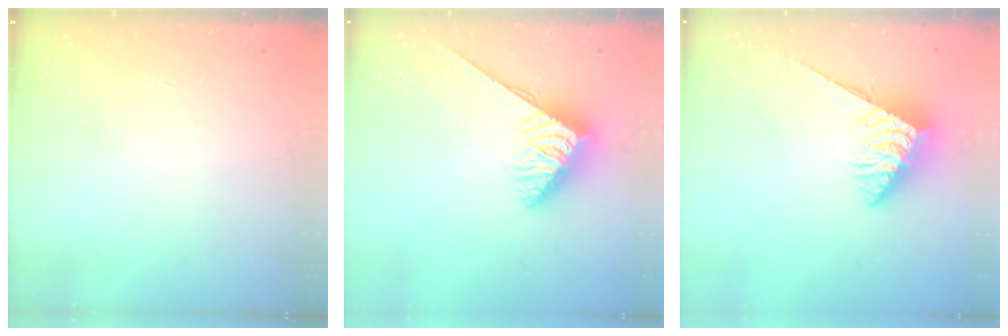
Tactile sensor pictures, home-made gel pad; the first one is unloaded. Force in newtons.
{"total": 3.7, "press": 3.6, "slide": 0.6}
{"total": 6.2, "press": 6.2, "slide": 0.4}